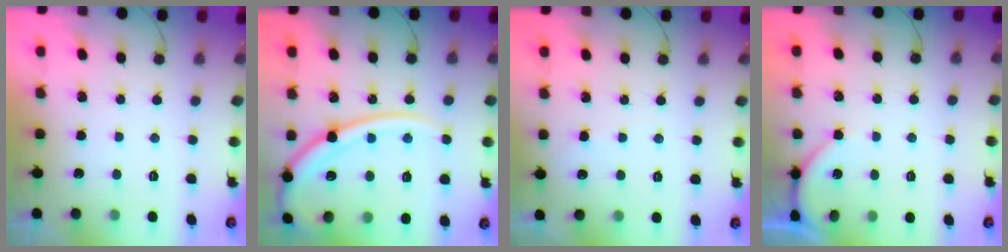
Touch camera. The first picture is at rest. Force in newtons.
{"total": 17.2, "press": 17.1, "slide": 1.8}
{"total": 2.7, "press": 2.6, "slide": 0.4}
{"total": 3.3, "press": 3.3, "slide": 0.4}